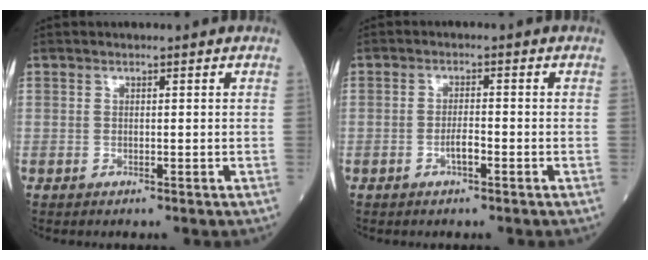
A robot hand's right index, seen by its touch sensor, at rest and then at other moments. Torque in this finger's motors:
{"motor_torque": [0.29, -0.19, 0.17, 0.04]}